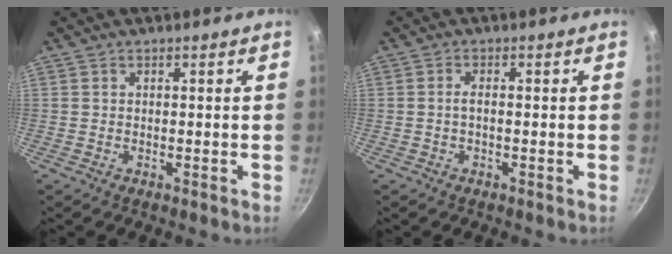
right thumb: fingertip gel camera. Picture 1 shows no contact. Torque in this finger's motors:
{"motor_torque": [-0.31, 0.31, 0.43, -0.28, 0.08]}